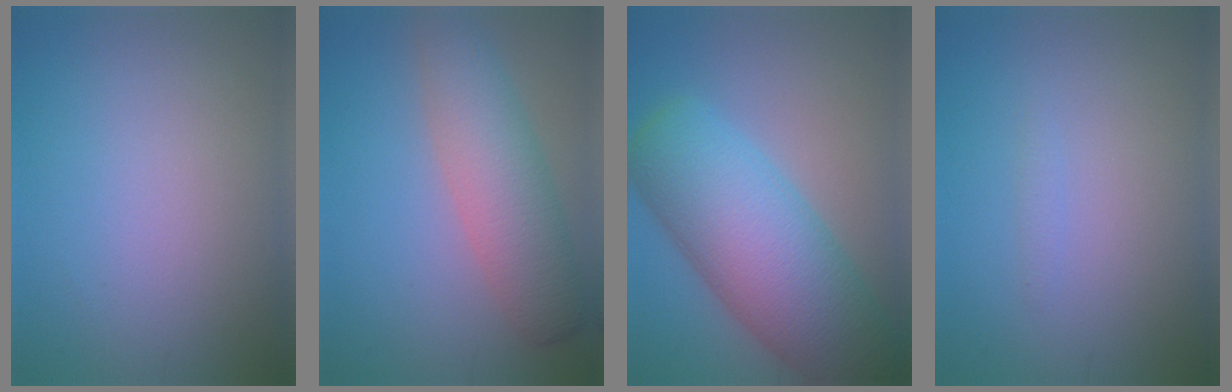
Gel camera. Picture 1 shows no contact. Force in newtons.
{"total": 6.0, "press": 6.0, "slide": 0.2}
{"total": 12.2, "press": 12.2, "slide": 0.6}
{"total": 0.6, "press": 0.6, "slide": 0.1}